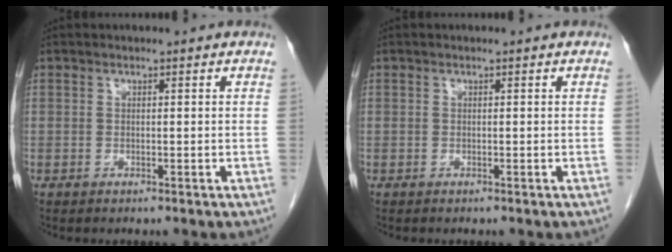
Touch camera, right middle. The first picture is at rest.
{"total": 0.0}